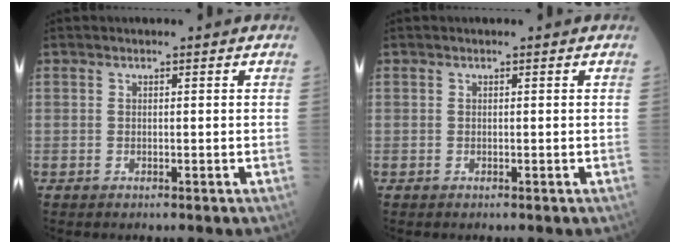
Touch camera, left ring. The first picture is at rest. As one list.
[{"total": 0.0}]